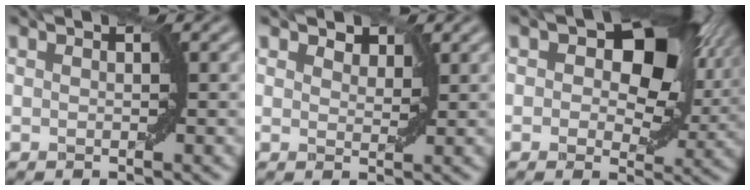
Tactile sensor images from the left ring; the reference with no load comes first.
{"total": 1.8, "force": [1.4, 1.0, 0.6], "torque": [-0.009, -0.001, 0.019]}
{"total": 10.2, "force": [3.7, 6.1, 7.3], "torque": [-0.083, 0.006, 0.046]}